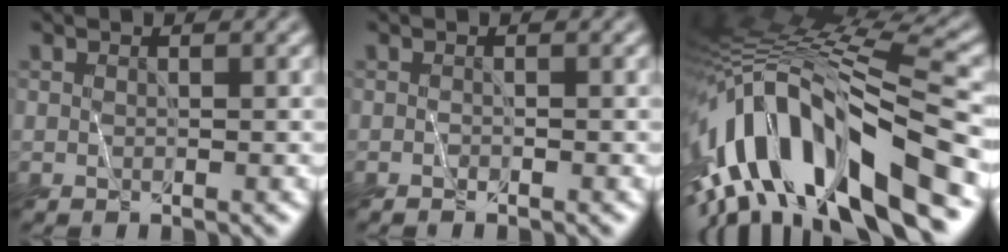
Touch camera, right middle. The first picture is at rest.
{"total": 0.7, "force": [-0.6, -0.2, -0.1], "torque": [0.000, -0.004, -0.013]}
{"total": 14.1, "force": [-5.1, 4.2, 12.5], "torque": [-0.224, 0.029, -0.085]}